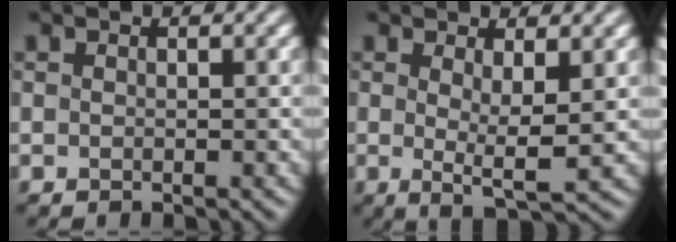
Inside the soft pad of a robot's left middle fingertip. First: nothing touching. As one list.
[{"total": 2.8, "force": [0.3, -0.1, 2.7], "torque": [-0.051, -0.012, 0.005]}]